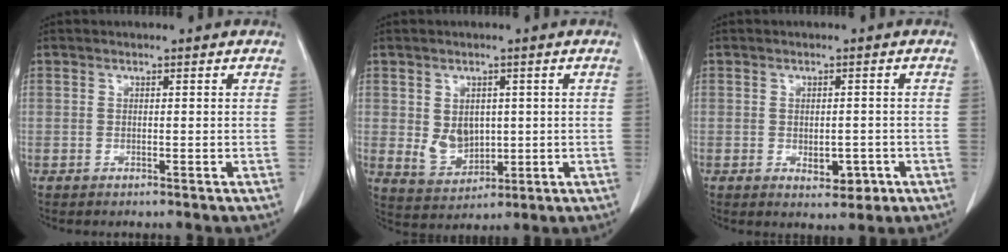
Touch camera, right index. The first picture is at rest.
{"total": 5.6, "force": [0.5, 4.2, 3.6], "torque": [-0.068, -0.001, 0.027]}
{"total": 3.9, "force": [-1.3, 2.1, 2.9], "torque": [-0.037, -0.001, -0.009]}